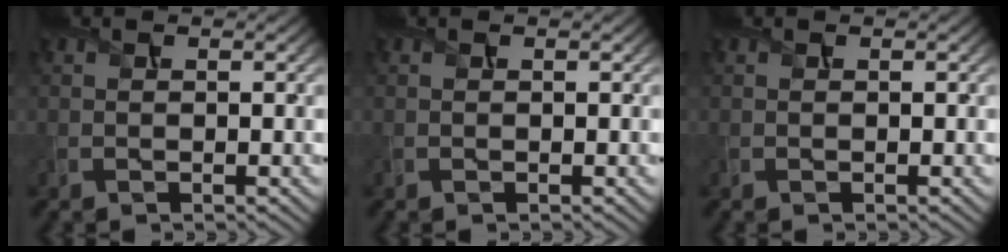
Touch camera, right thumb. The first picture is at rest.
{"total": 0.0}
{"total": 0.0}